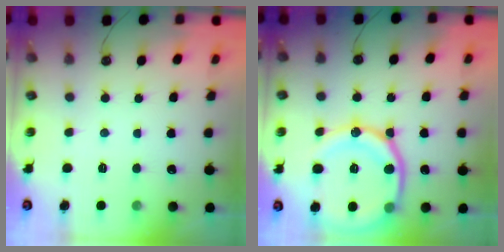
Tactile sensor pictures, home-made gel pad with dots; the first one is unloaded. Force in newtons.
{"total": 20.1, "press": 20.0, "slide": 2.2}